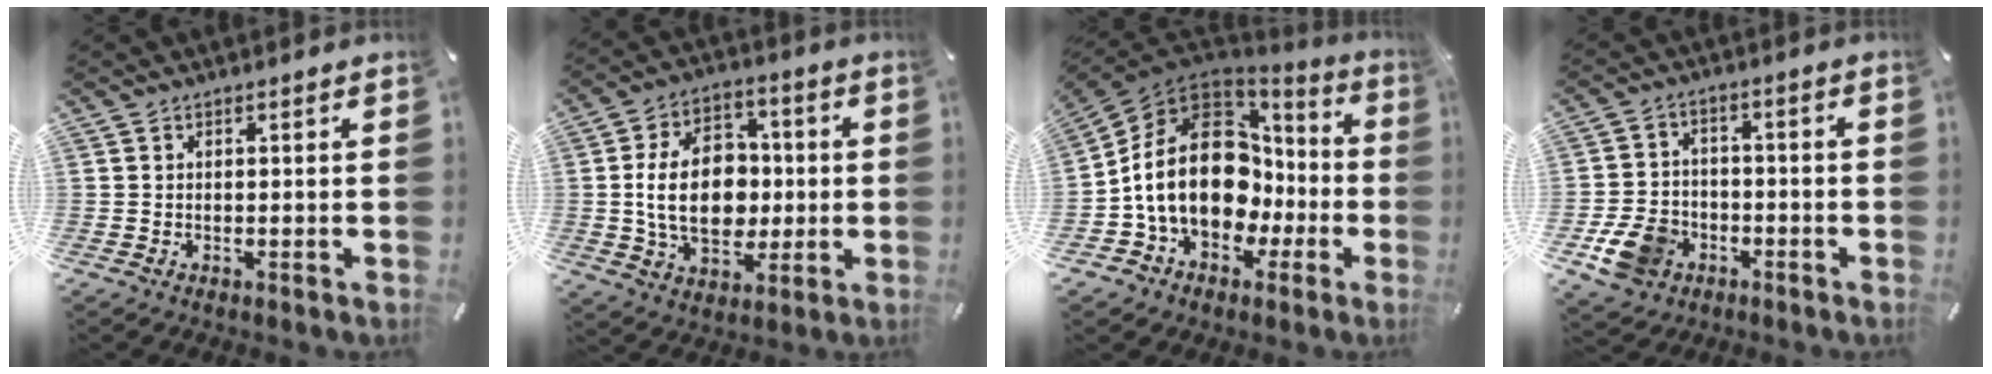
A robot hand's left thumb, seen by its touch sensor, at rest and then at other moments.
{"total": 17.1, "force": [-0.2, 12.1, 12.0], "torque": [-0.232, 0.009, -0.005]}
{"total": 21.5, "force": [-0.2, 16.0, 14.3], "torque": [-0.287, 0.000, 0.004]}
{"total": 9.6, "force": [-4.2, 7.6, 4.2], "torque": [-0.079, 0.026, -0.075]}